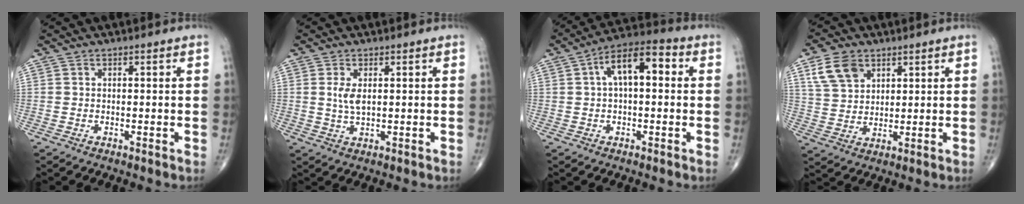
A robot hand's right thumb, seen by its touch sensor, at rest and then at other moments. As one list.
[{"total": 3.6, "force": [0.7, 1.7, 3.1], "torque": [-0.064, -0.006, 0.020]}, {"total": 10.8, "force": [2.1, 5.1, 9.3], "torque": [-0.147, 0.035, 0.023]}, {"total": 8.2, "force": [4.2, 5.5, 4.3], "torque": [-0.067, -0.013, 0.086]}]